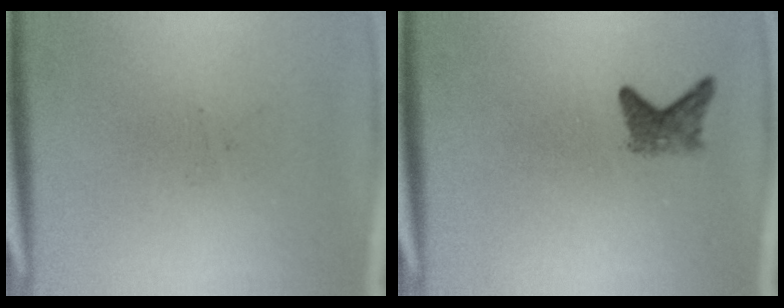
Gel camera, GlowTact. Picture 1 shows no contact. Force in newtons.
{"total": 2.3}